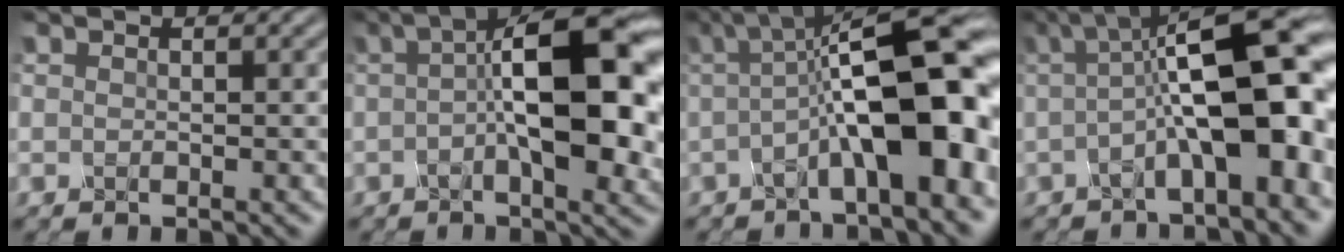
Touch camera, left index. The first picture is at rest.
{"total": 11.5, "force": [0.2, 3.6, 11.0], "torque": [-0.159, 0.012, -0.006]}
{"total": 12.4, "force": [-0.7, 3.5, 11.9], "torque": [-0.176, 0.022, -0.018]}
{"total": 11.5, "force": [0.0, 3.4, 11.0], "torque": [-0.158, 0.023, -0.008]}